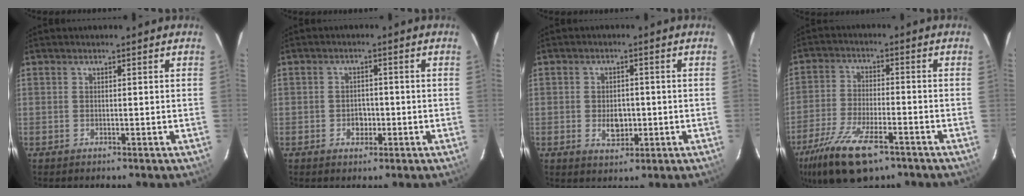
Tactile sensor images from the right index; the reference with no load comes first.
{"total": 2.9, "force": [-0.9, 2.4, 1.5], "torque": [-0.026, 0.006, -0.011]}
{"total": 4.7, "force": [-1.0, 3.3, 3.3], "torque": [-0.058, -0.002, -0.011]}
{"total": 15.4, "force": [-10.0, 5.8, 10.3], "torque": [-0.228, -0.038, -0.183]}